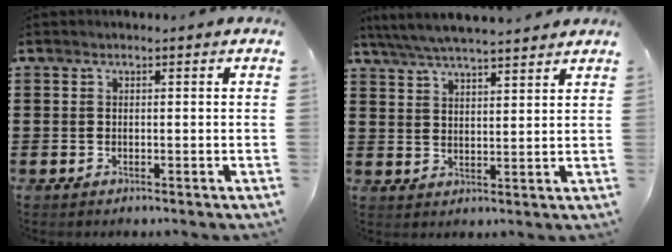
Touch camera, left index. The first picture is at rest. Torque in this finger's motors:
{"motor_torque": [1.12, -1.02, 0.71, 0.19]}